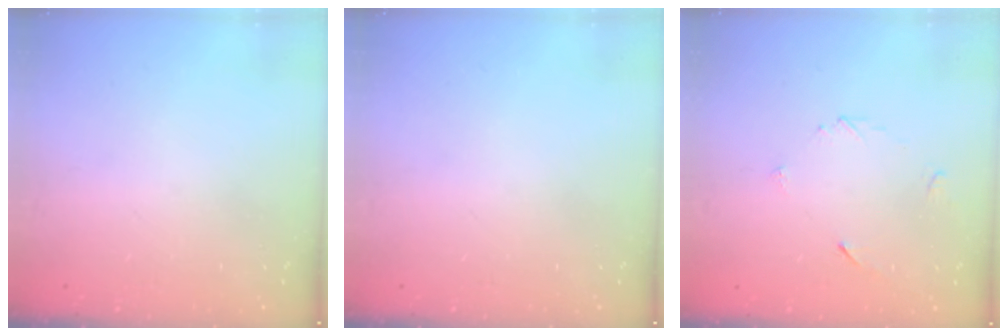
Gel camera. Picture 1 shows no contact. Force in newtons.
{"total": 0.0}
{"total": 4.0, "press": 3.9, "slide": 0.5}